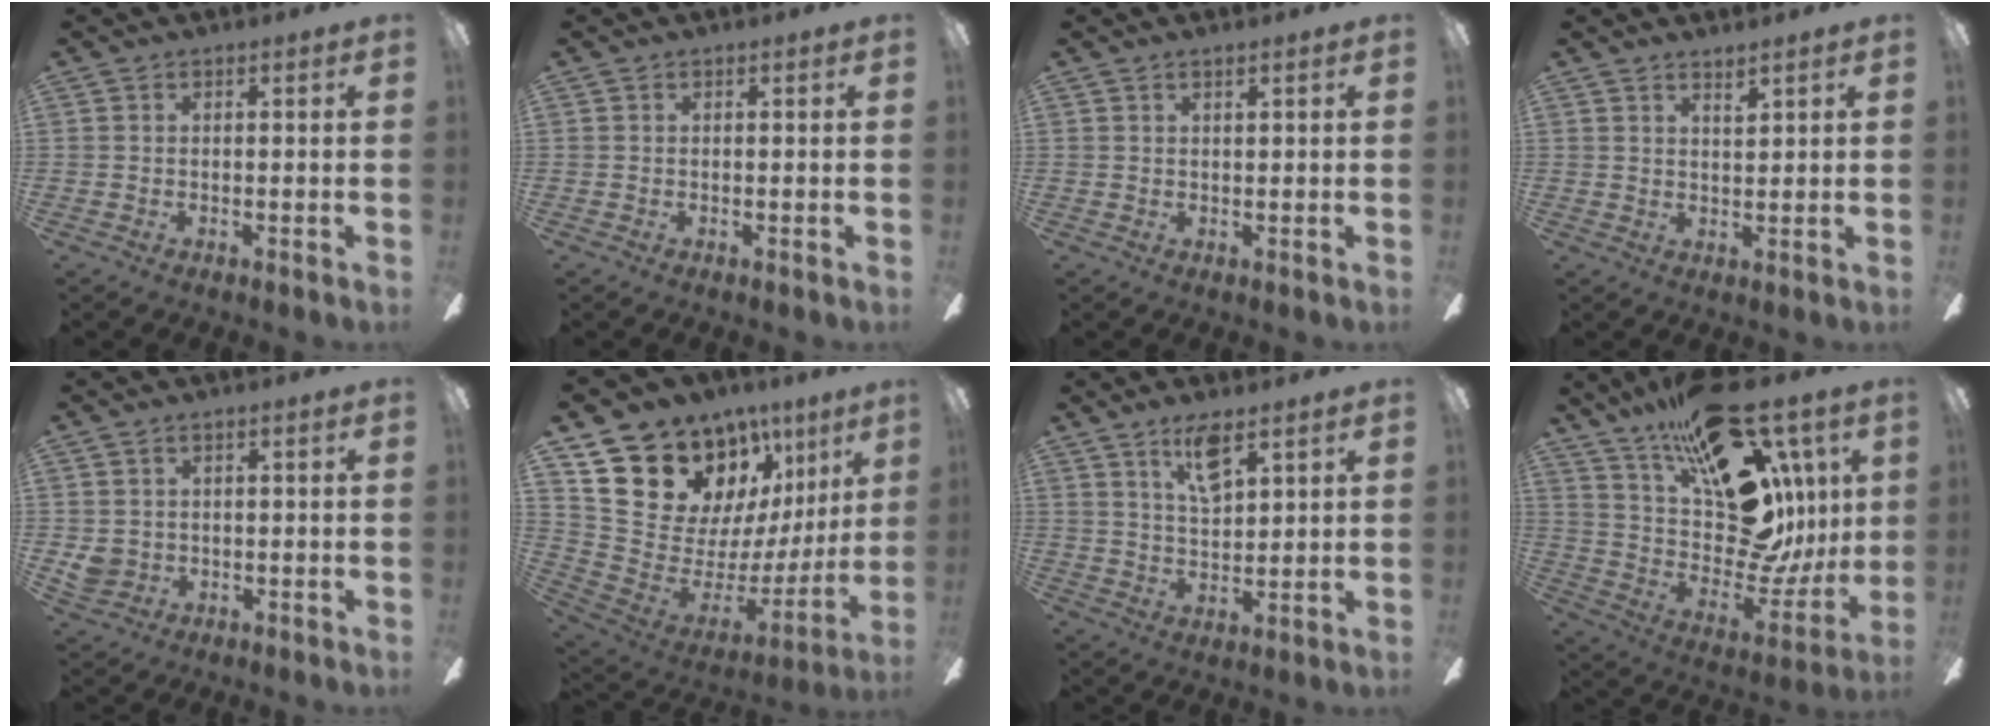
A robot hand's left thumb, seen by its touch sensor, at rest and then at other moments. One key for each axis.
{"total": 0.0}
{"total": 0.9, "fx": 0.8, "fy": 0.1, "fz": 0.4, "tx": -0.009, "ty": 0.000, "tz": 0.013}
{"total": 2.5, "fx": 2.3, "fy": 0.1, "fz": 1.0, "tx": -0.015, "ty": -0.013, "tz": 0.040}
{"total": 3.5, "fx": 0.5, "fy": 3.1, "fz": 1.4, "tx": -0.020, "ty": 0.004, "tz": 0.011}
{"total": 20.1, "fx": 14.2, "fy": 12.0, "fz": 7.8, "tx": -0.128, "ty": -0.102, "tz": 0.284}
{"total": 7.5, "fx": 5.2, "fy": 2.4, "fz": 4.9, "tx": -0.084, "ty": -0.020, "tz": 0.088}
{"total": 28.7, "fx": 14.0, "fy": 14.3, "fz": 20.5, "tx": -0.317, "ty": -0.103, "tz": 0.264}